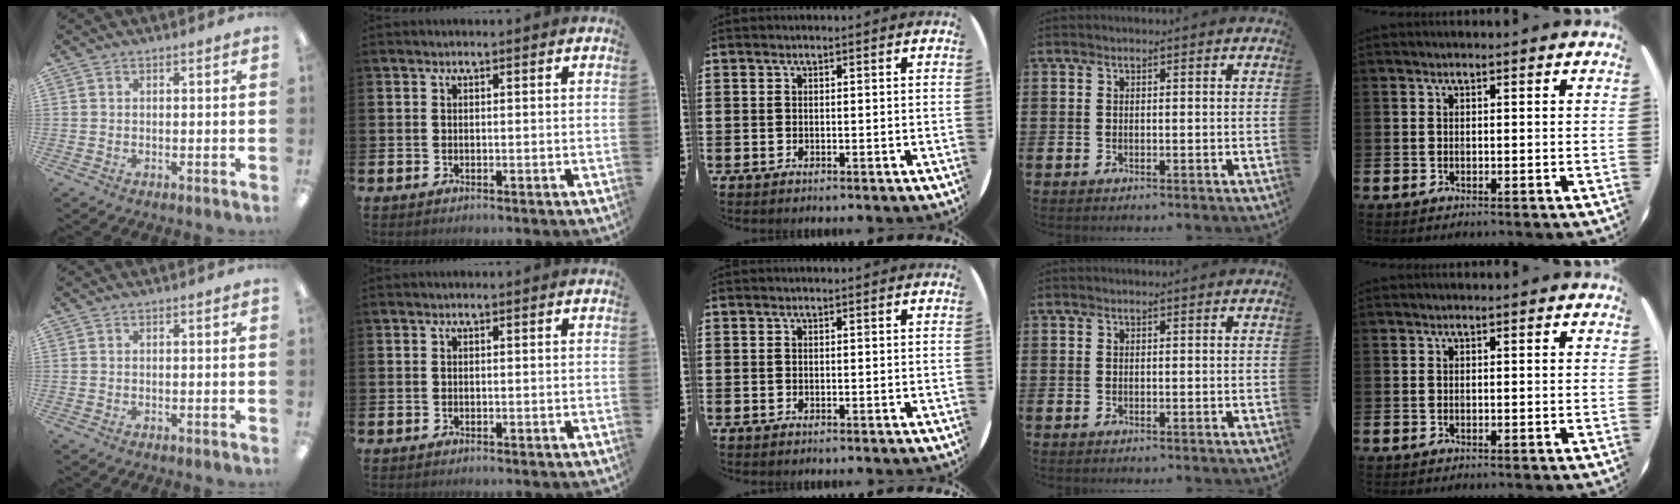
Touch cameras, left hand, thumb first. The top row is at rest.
{}